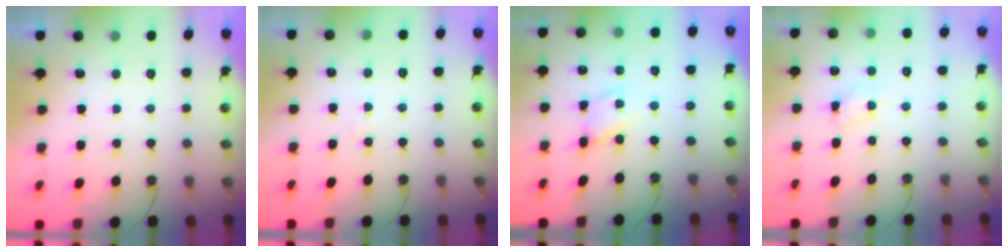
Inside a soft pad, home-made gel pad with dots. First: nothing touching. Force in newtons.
{"total": 0.9, "press": 0.9, "slide": 0.1}
{"total": 2.8, "press": 2.8, "slide": 0.2}
{"total": 4.3, "press": 4.3, "slide": 0.6}